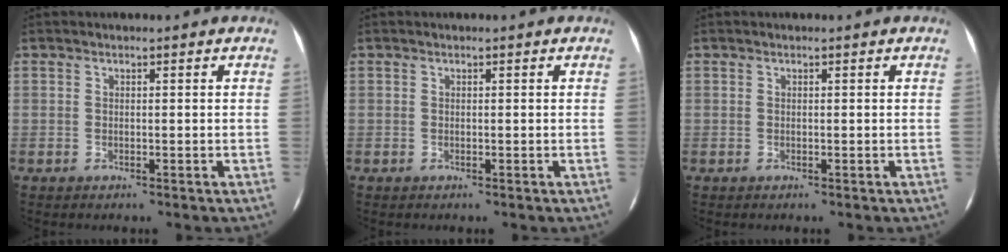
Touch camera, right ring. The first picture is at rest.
{"total": 0.0}
{"total": 0.0}